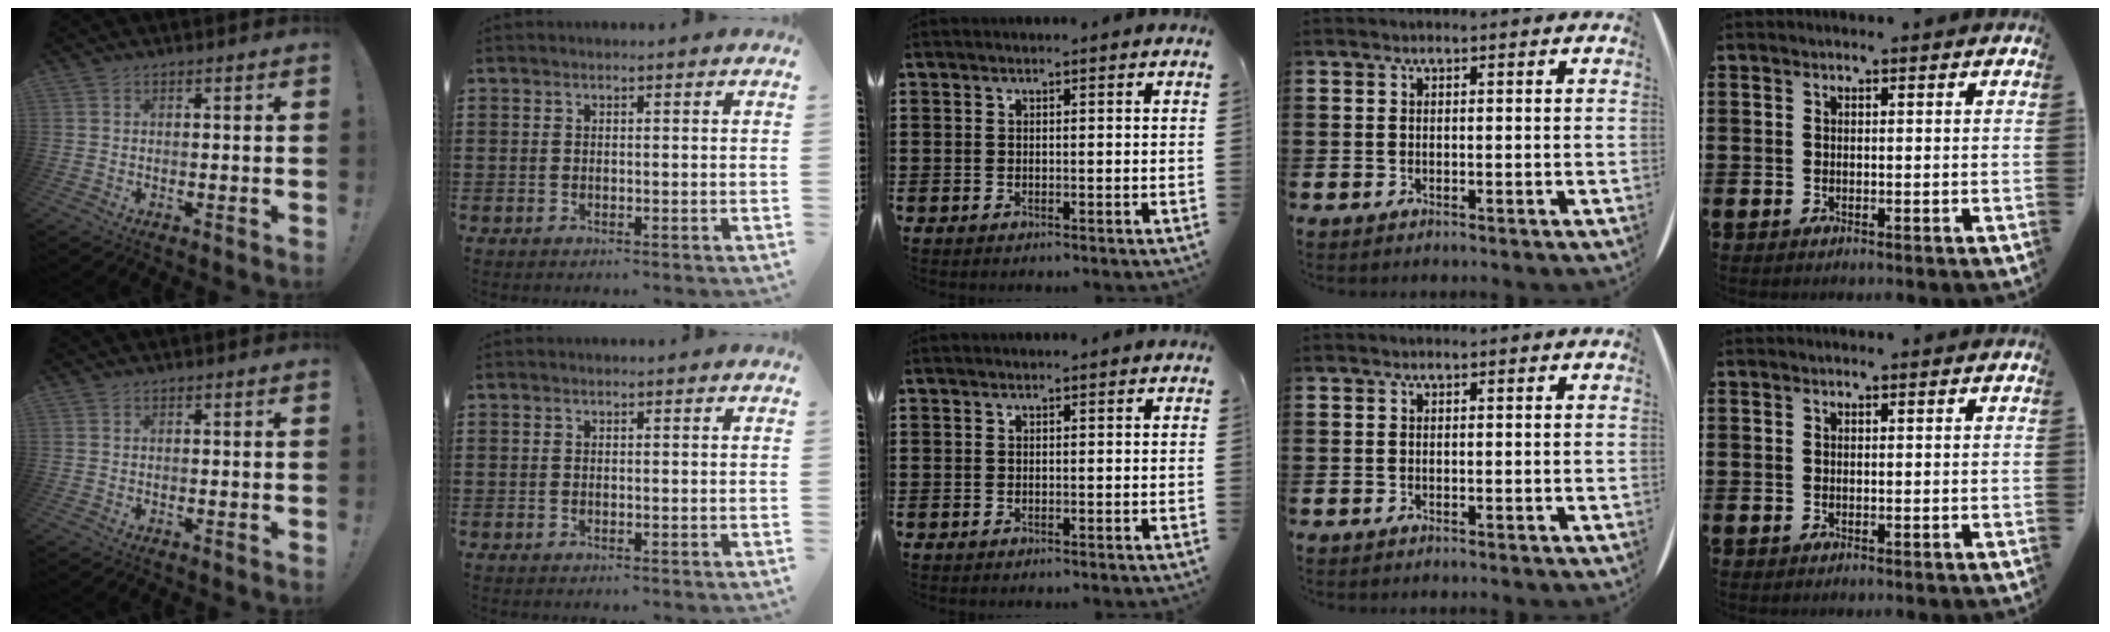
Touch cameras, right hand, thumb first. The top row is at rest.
{}